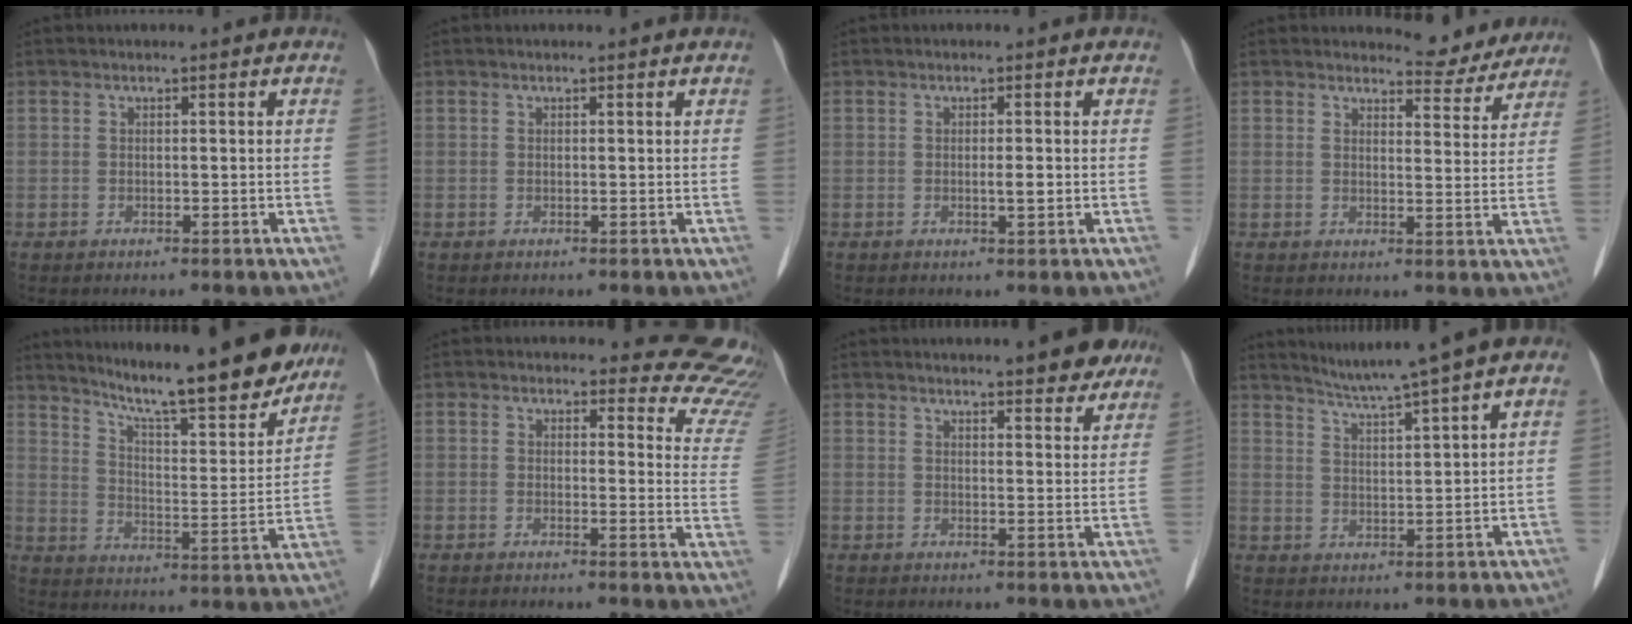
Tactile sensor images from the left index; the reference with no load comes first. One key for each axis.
{"total": 0.6, "fx": 0.6, "fy": 0.0, "fz": 0.1, "tx": -0.009, "ty": -0.001, "tz": -0.002}
{"total": 1.1, "fx": -0.1, "fy": 0.1, "fz": 1.1, "tx": -0.020, "ty": -0.001, "tz": -0.001}
{"total": 6.0, "fx": 5.8, "fy": 1.4, "fz": 0.0, "tx": 0.002, "ty": -0.016, "tz": 0.062}
{"total": 21.5, "fx": 18.5, "fy": 2.2, "fz": 10.6, "tx": -0.168, "ty": -0.024, "tz": 0.269}
{"total": 10.9, "fx": 10.7, "fy": 1.9, "fz": -0.5, "tx": 0.052, "ty": -0.105, "tz": 0.071}
{"total": 9.8, "fx": 8.5, "fy": 2.0, "fz": 4.4, "tx": -0.045, "ty": 0.001, "tz": 0.092}
{"total": 8.3, "fx": 5.8, "fy": 0.0, "fz": 5.9, "tx": -0.092, "ty": 0.022, "tz": 0.090}